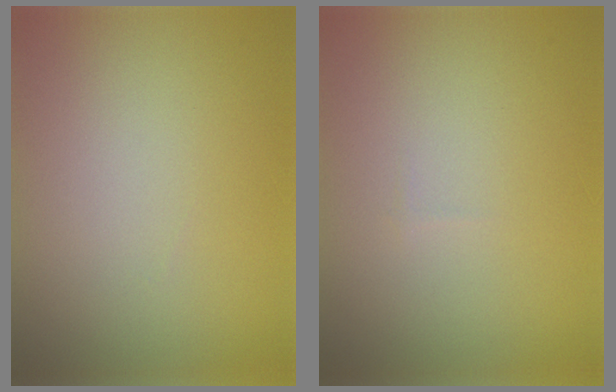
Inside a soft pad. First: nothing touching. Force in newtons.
{"total": 0.0}